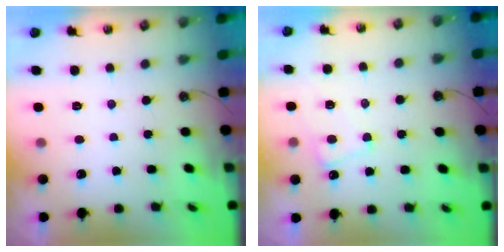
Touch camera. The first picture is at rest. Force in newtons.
{"total": 1.1, "press": 0.9, "slide": 0.5}